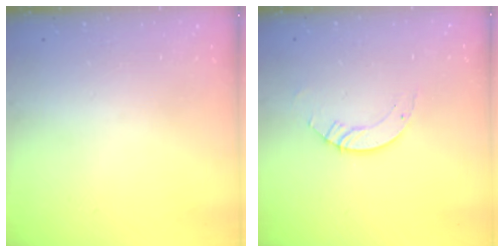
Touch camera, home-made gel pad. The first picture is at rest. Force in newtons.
{"total": 3.9, "press": 3.8, "slide": 0.3}